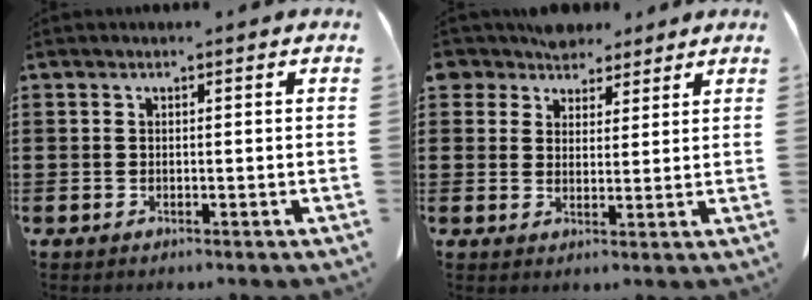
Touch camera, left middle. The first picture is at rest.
{"total": 5.4, "force": [4.7, 2.6, 0.8], "torque": [-0.040, -0.003, 0.089]}